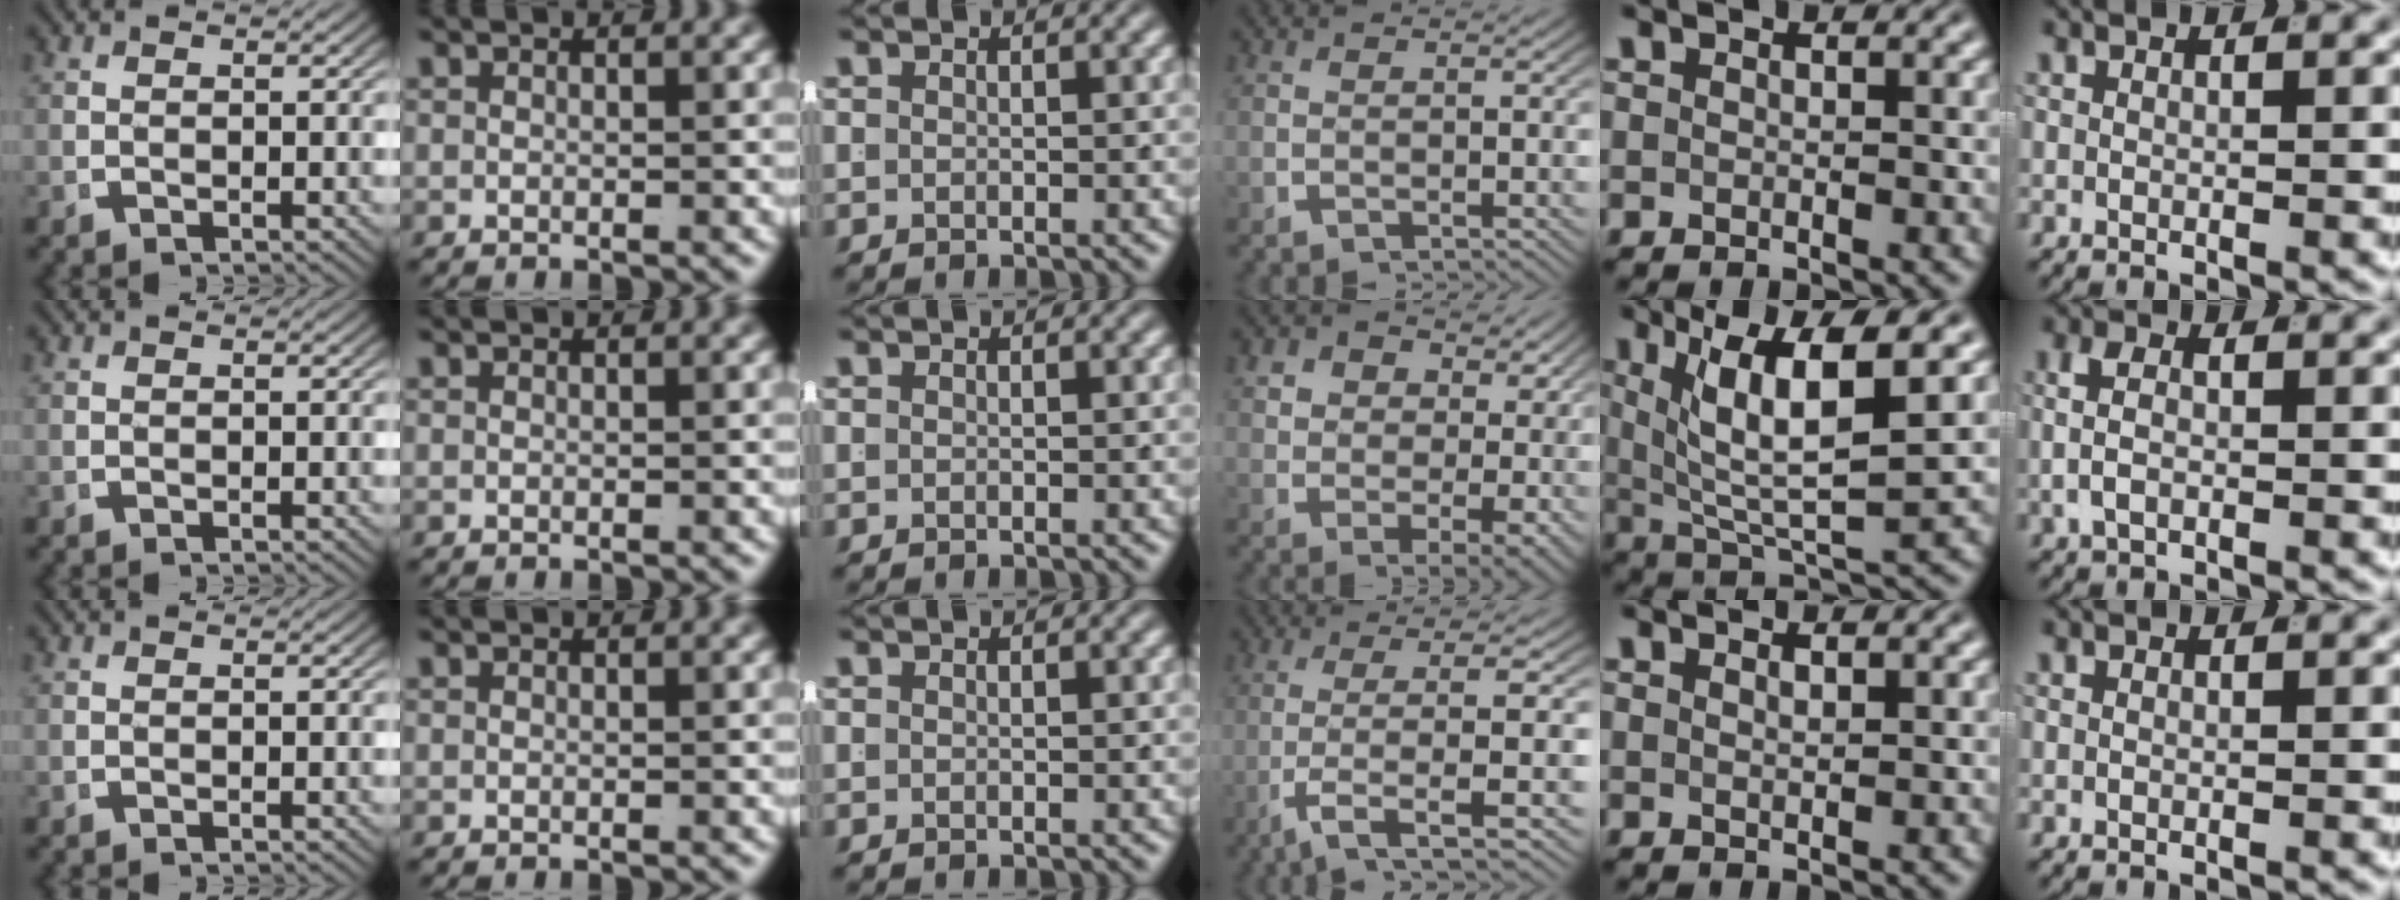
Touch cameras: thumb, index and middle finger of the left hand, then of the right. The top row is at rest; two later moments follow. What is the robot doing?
{"motion": "lift_and_place", "object": "jacket"}